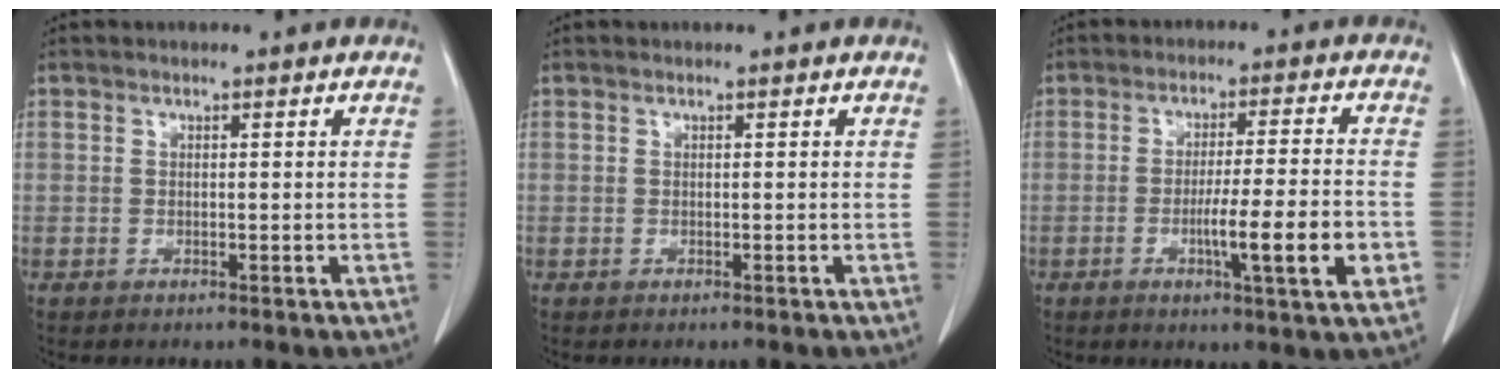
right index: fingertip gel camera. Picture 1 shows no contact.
{"total": 0.0}
{"total": 10.1, "force": [-2.9, -0.2, 9.7], "torque": [-0.151, -0.015, -0.049]}